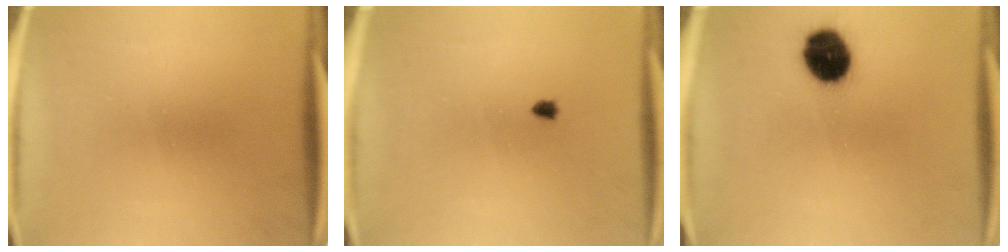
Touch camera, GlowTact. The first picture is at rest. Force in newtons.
{"total": 0.6}
{"total": 11.4}